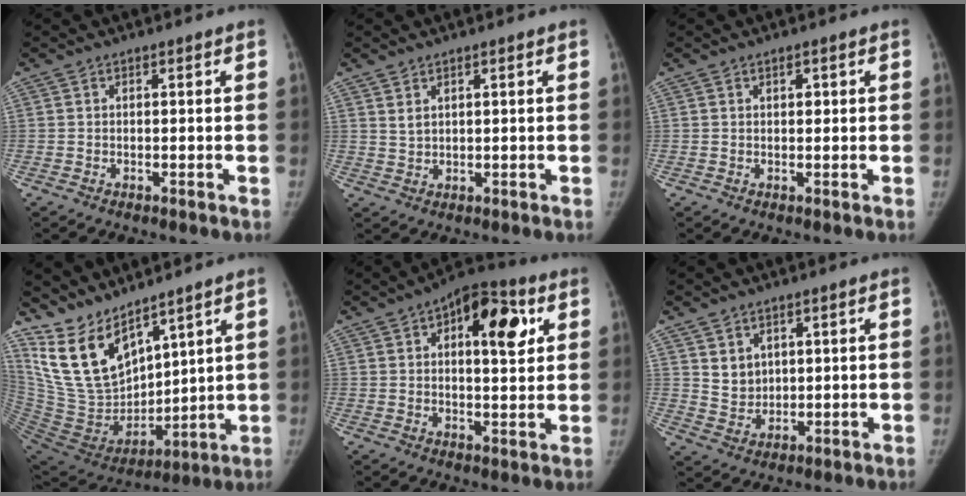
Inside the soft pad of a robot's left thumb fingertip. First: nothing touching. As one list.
[{"total": 1.9, "force": [1.3, 0.9, 1.1], "torque": [-0.015, -0.010, 0.032]}, {"total": 1.3, "force": [0.6, 0.7, 0.9], "torque": [-0.009, -0.001, 0.009]}, {"total": 15.4, "force": [11.6, 6.4, 7.9], "torque": [-0.116, -0.075, 0.249]}, {"total": 13.9, "force": [4.9, 6.4, 11.3], "torque": [-0.121, 0.003, 0.064]}, {"total": 4.5, "force": [2.2, 3.5, 1.7], "torque": [-0.014, -0.022, 0.052]}]